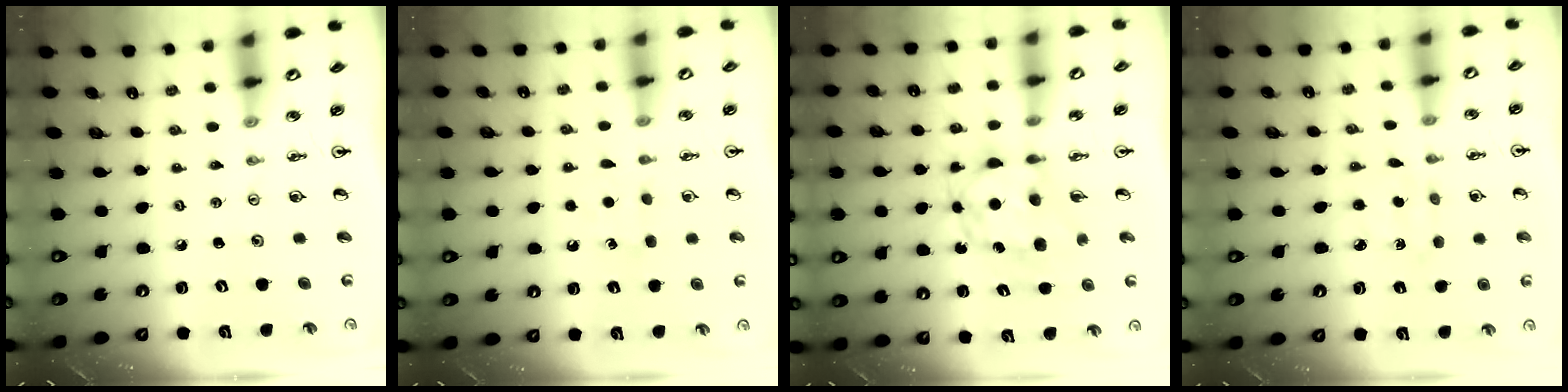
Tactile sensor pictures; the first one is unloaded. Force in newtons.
{"total": 5.3, "press": 5.3, "slide": 0.6}
{"total": 8.1, "press": 8.0, "slide": 0.6}
{"total": 2.8, "press": 2.8, "slide": 0.4}